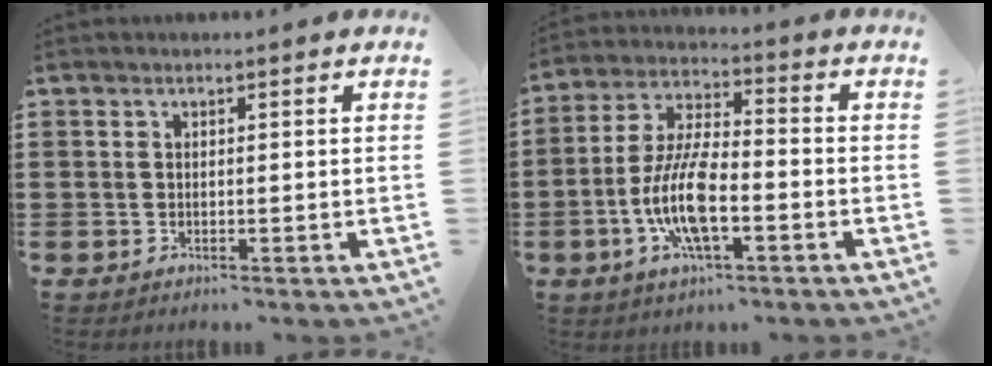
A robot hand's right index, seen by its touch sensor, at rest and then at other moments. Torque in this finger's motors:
{"motor_torque": [2.14, 0.00, 1.06, 0.21]}